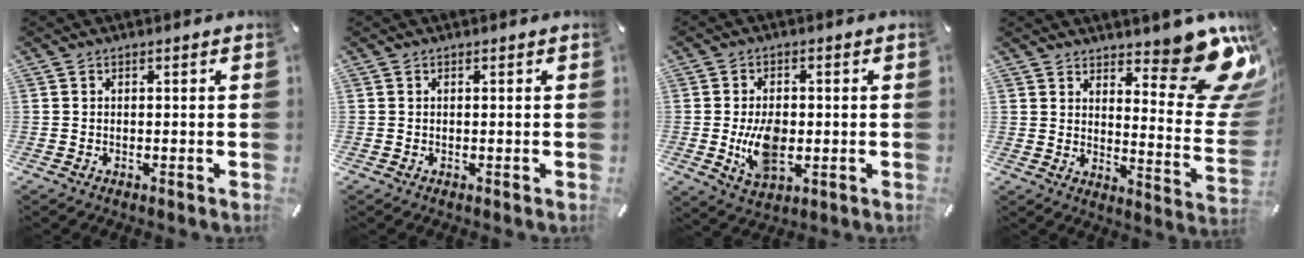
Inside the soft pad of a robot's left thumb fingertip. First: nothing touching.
{"total": 0.0}
{"total": 9.7, "force": [-1.0, 6.2, 7.4], "torque": [-0.148, -0.006, -0.019]}
{"total": 17.0, "force": [11.6, 7.1, 10.1], "torque": [-0.103, -0.109, 0.196]}